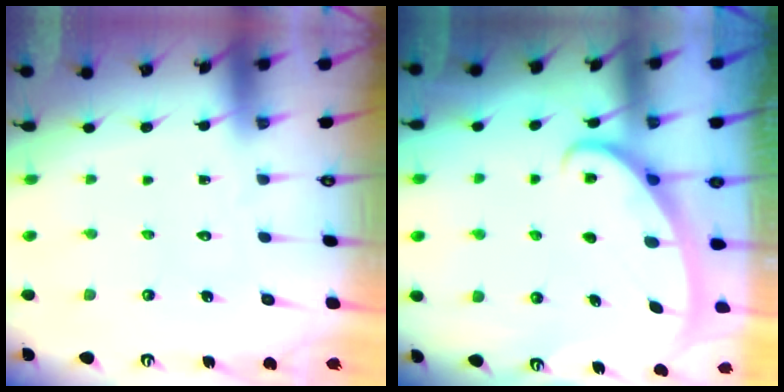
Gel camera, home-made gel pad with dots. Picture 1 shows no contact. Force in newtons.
{"total": 2.9, "press": 2.9, "slide": 0.3}